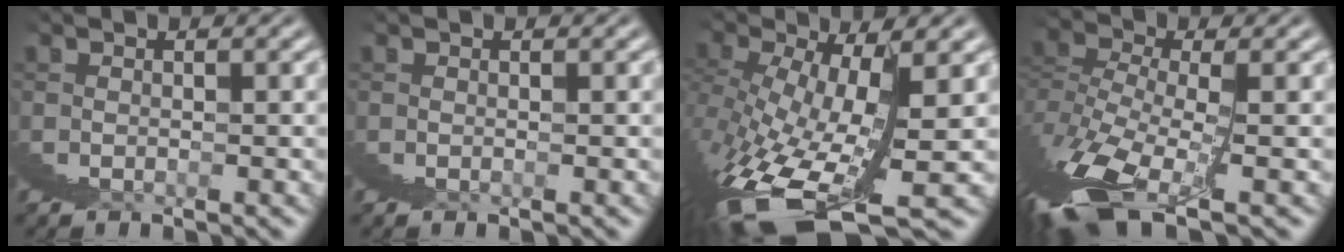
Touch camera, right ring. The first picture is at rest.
{"total": 0.0}
{"total": 7.8, "force": [-2.1, 2.2, 7.2], "torque": [-0.135, -0.032, -0.001]}
{"total": 3.3, "force": [0.2, -0.2, 3.3], "torque": [-0.059, -0.002, 0.009]}